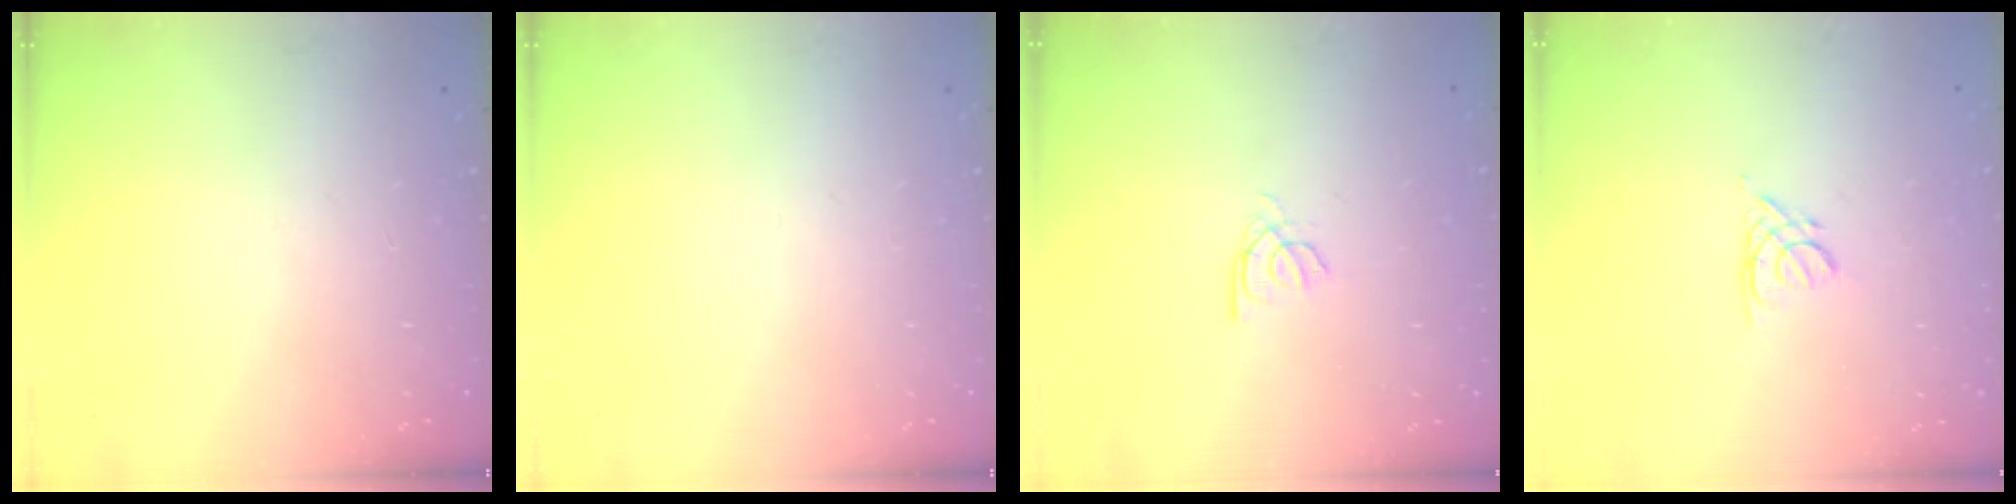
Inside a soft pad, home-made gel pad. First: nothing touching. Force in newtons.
{"total": 0.0}
{"total": 2.2, "press": 2.2, "slide": 0.2}
{"total": 2.2, "press": 2.2, "slide": 0.4}